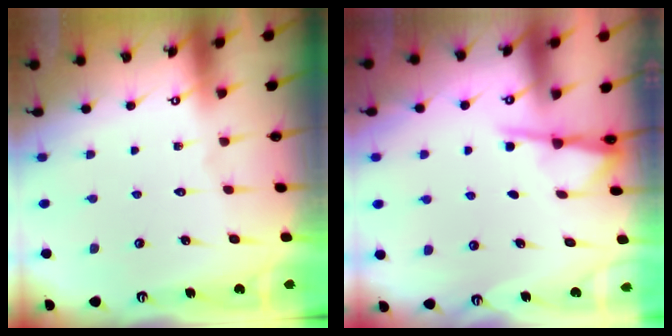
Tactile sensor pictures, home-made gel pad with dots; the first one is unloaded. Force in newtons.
{"total": 2.2, "press": 2.2, "slide": 0.3}